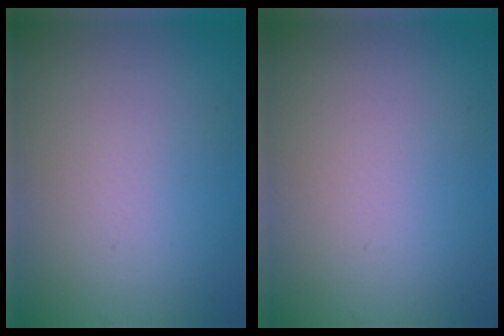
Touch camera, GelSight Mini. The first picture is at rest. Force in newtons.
{"total": 0.0}